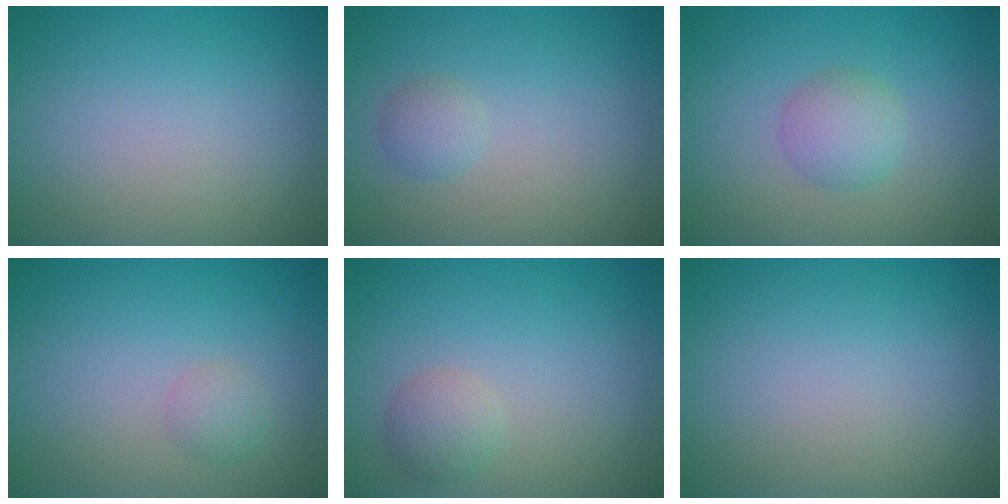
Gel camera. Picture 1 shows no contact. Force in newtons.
{"total": 1.3, "press": 1.3, "slide": 0.2}
{"total": 2.6, "press": 2.6, "slide": 0.0}
{"total": 1.3, "press": 1.3, "slide": 0.1}
{"total": 2.0, "press": 2.0, "slide": 0.1}
{"total": 0.0}